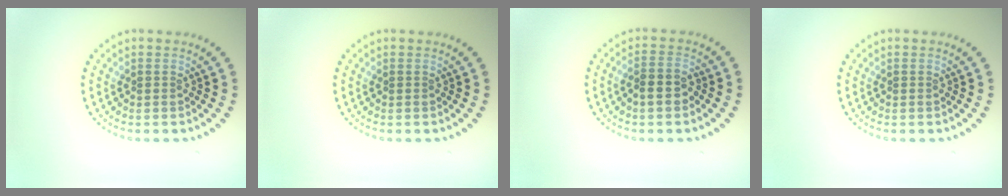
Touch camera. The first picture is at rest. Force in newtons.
{"total": 0.0}
{"total": 1.7, "press": 1.6, "slide": 0.8}
{"total": 0.0}